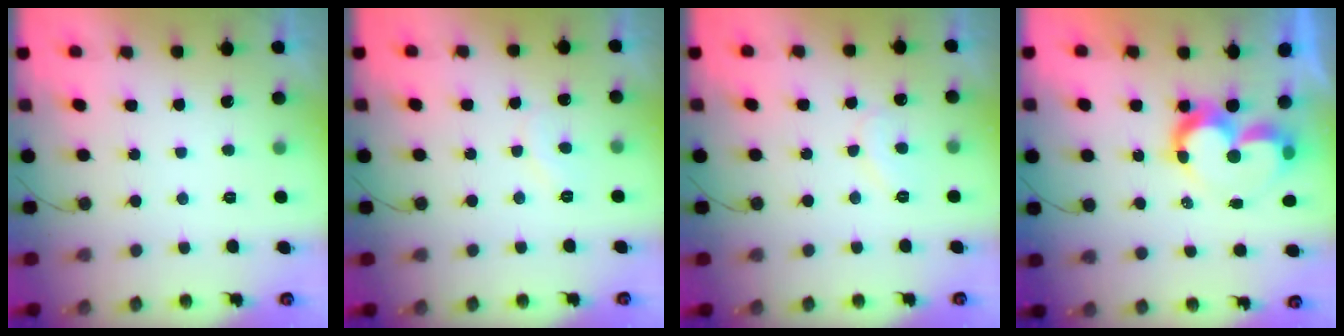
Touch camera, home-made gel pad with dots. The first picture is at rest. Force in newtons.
{"total": 5.7, "press": 5.7, "slide": 0.5}
{"total": 8.3, "press": 8.3, "slide": 0.5}
{"total": 9.0, "press": 9.0, "slide": 0.7}